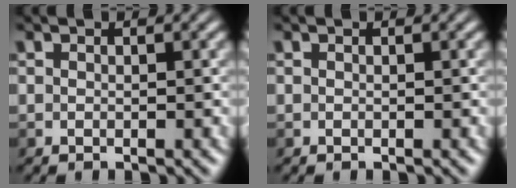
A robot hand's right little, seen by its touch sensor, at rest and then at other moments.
{"total": 0.0}